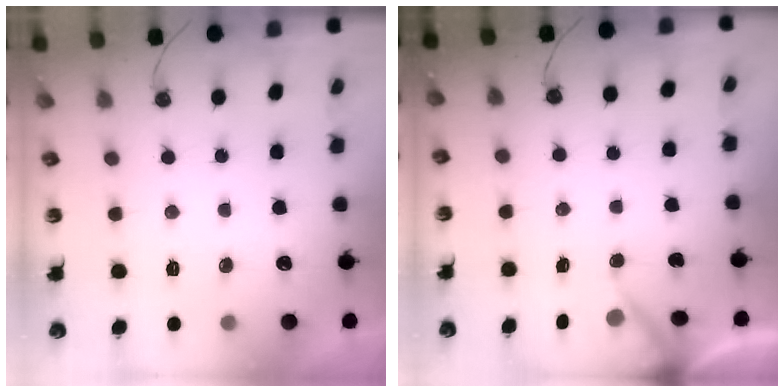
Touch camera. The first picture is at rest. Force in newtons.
{"total": 4.1, "press": 4.1, "slide": 0.4}